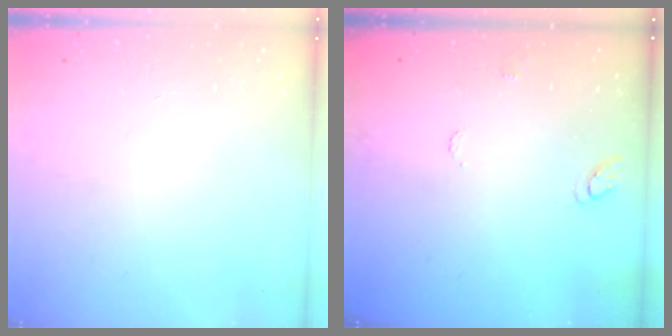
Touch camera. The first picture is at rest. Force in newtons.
{"total": 6.3, "press": 6.3, "slide": 0.5}